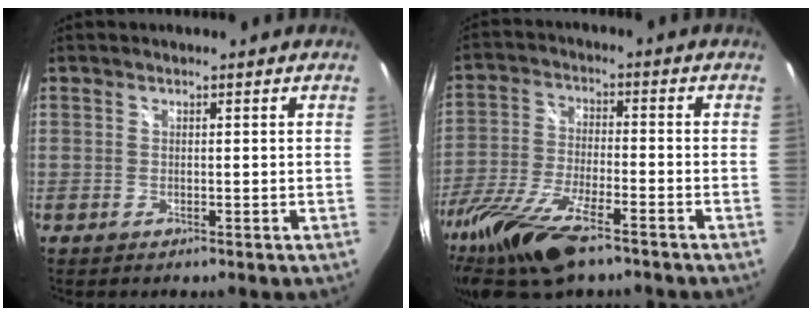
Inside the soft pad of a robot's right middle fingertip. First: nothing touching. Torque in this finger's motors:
{"motor_torque": [1.09, -1.04, 0.36, 0.12]}